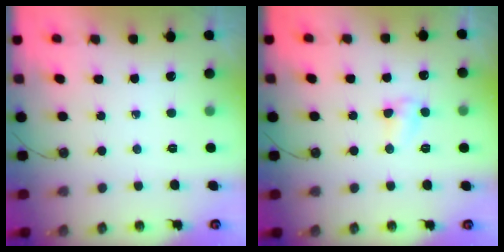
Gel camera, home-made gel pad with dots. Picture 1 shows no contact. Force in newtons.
{"total": 3.8, "press": 3.8, "slide": 0.5}